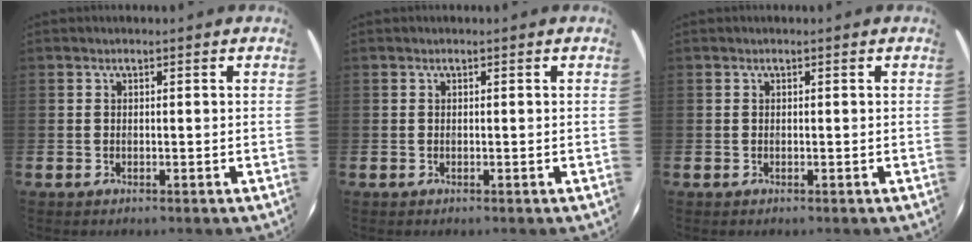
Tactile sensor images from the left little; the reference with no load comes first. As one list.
[{"total": 0.0}, {"total": 0.0}]